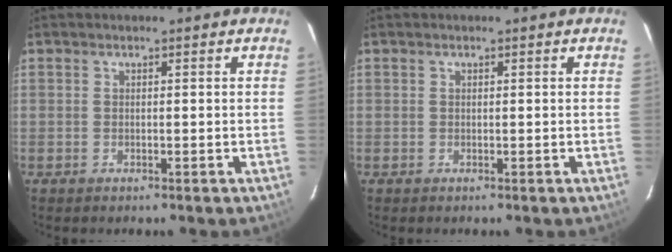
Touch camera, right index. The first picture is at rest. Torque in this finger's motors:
{"motor_torque": [-0.20, -0.08, 0.04, 0.01]}